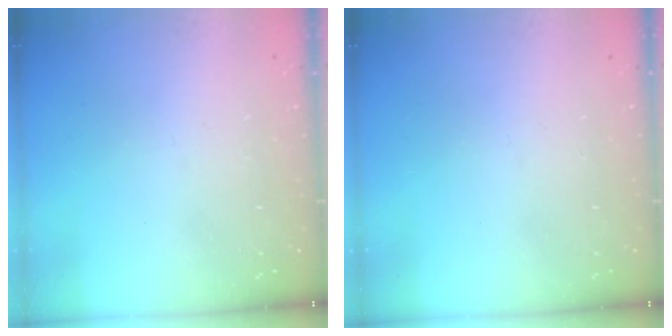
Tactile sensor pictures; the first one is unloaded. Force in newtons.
{"total": 0.0}